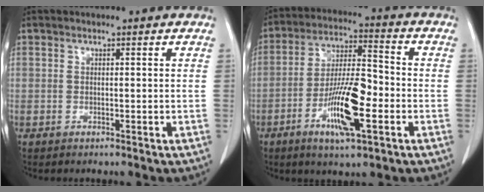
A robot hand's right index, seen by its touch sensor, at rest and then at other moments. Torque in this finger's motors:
{"motor_torque": [1.36, -0.50, 0.24, 0.17]}